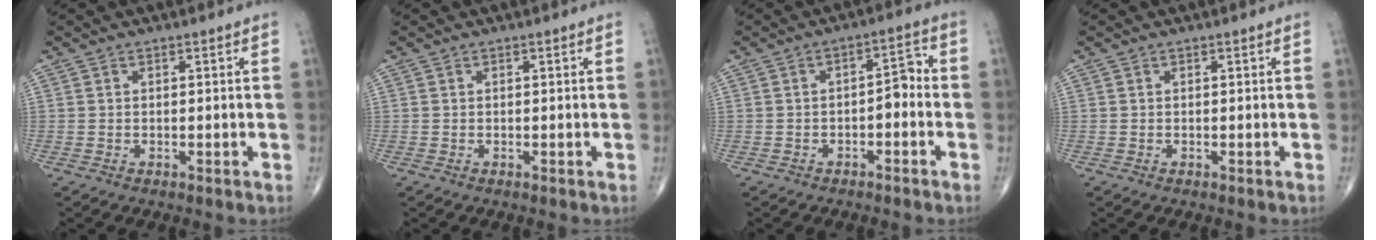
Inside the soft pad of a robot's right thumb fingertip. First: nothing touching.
{"total": 0.0}
{"total": 4.5, "force": [-1.3, 2.2, 3.7], "torque": [-0.039, 0.029, -0.024]}
{"total": 0.0}